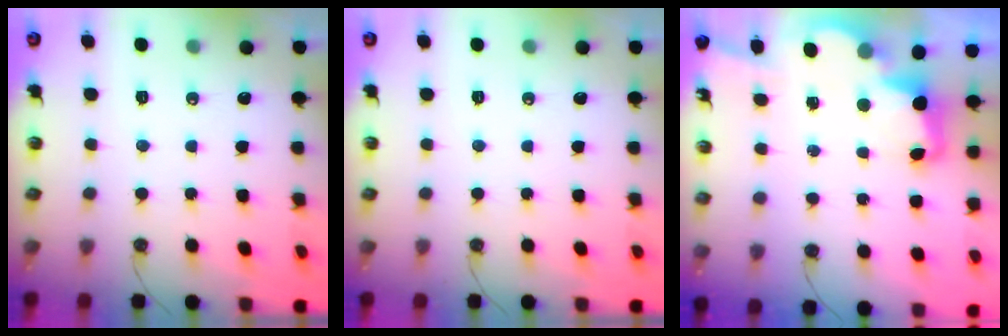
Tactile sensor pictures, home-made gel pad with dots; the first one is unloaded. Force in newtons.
{"total": 0.0}
{"total": 4.8, "press": 4.7, "slide": 0.5}